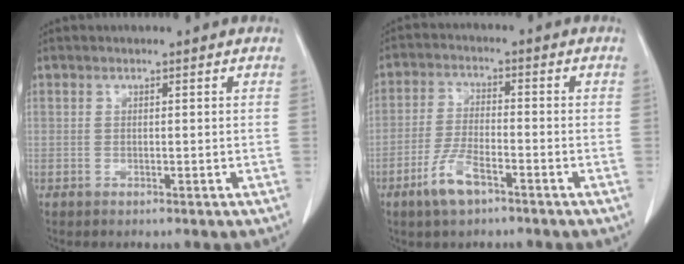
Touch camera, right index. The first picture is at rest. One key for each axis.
{"total": 6.3, "fx": -3.9, "fy": 1.8, "fz": 4.6, "tx": -0.100, "ty": -0.003, "tz": -0.072}